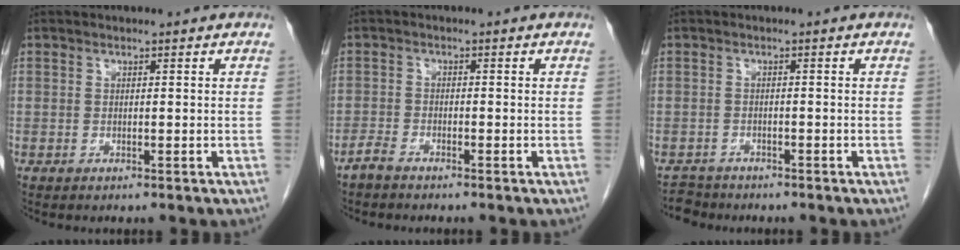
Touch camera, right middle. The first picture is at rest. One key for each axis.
{"total": 1.9, "fx": -1.7, "fy": 0.3, "fz": 0.7, "tx": -0.020, "ty": -0.002, "tz": -0.034}
{"total": 2.6, "fx": -2.4, "fy": 0.8, "fz": -0.7, "tx": 0.007, "ty": -0.005, "tz": -0.044}